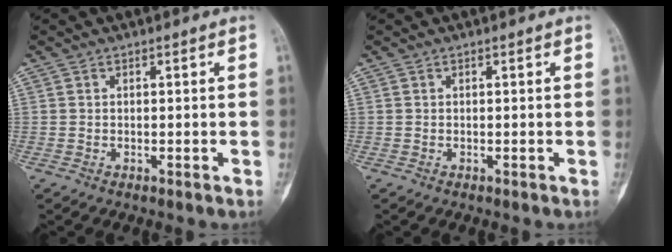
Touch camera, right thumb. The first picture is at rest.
{"total": 0.0}